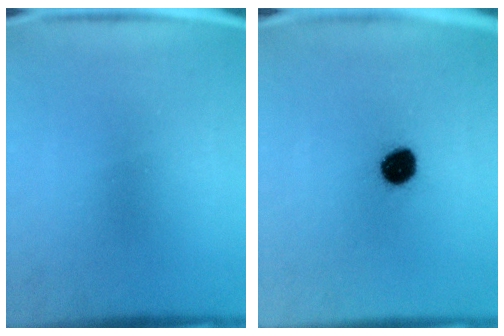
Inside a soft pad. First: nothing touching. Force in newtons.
{"total": 7.6}